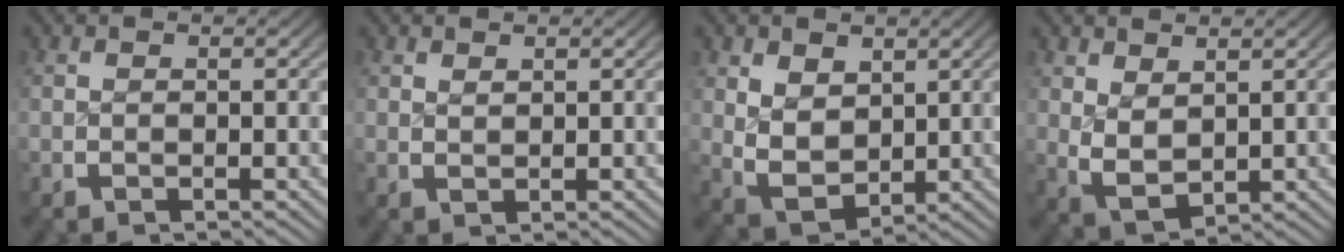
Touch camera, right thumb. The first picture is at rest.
{"total": 0.9, "force": [0.9, 0.1, 0.2], "torque": [0.000, -0.004, 0.023]}
{"total": 6.3, "force": [0.2, 4.8, 4.0], "torque": [-0.102, -0.040, 0.024]}
{"total": 4.8, "force": [0.6, 3.5, 3.2], "torque": [-0.079, -0.024, 0.030]}